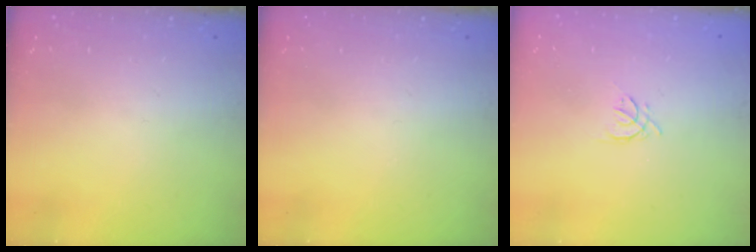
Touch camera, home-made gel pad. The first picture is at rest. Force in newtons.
{"total": 0.0}
{"total": 2.4, "press": 2.3, "slide": 0.6}